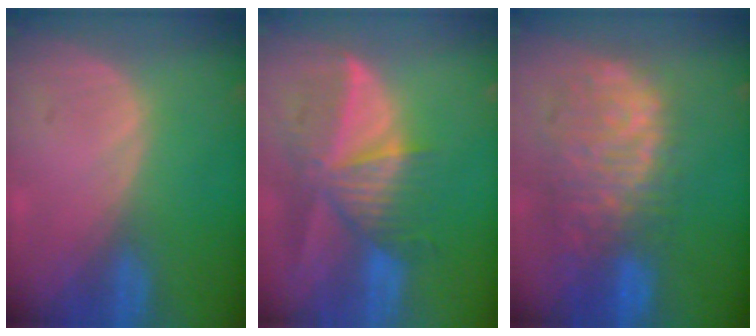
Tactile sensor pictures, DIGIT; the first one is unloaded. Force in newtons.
{"total": 9.6, "press": 8.4, "slide": 4.5}
{"total": 11.8, "press": 9.8, "slide": 6.6}